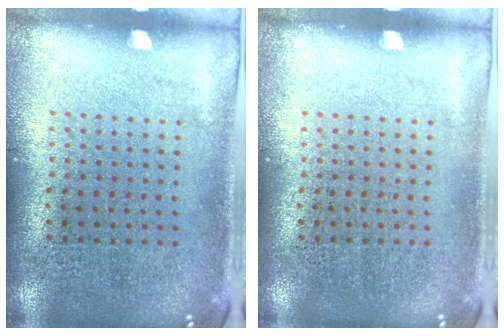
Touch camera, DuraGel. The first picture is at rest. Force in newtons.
{"total": 0.0}